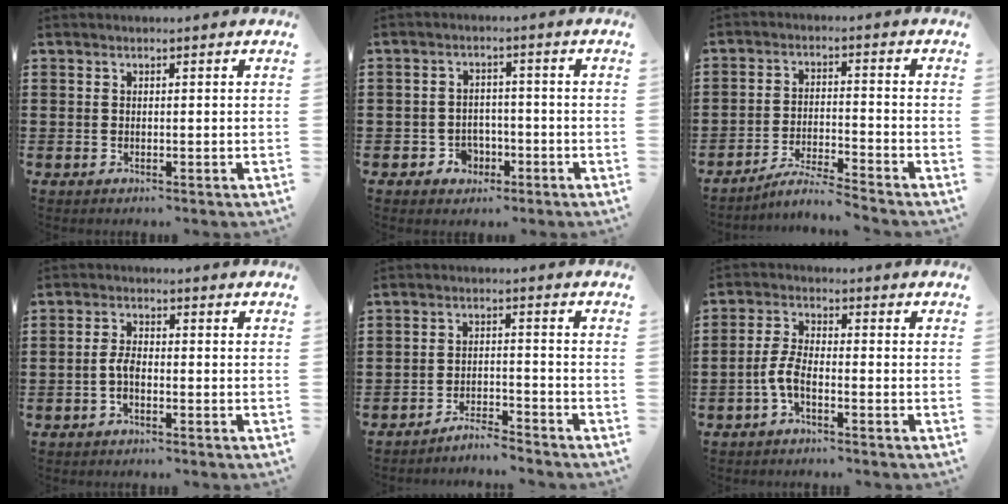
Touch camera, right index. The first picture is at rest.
{"total": 3.1, "force": [-1.7, 2.5, 0.7], "torque": [-0.023, 0.004, -0.038]}
{"total": 4.9, "force": [-4.6, -0.4, 1.5], "torque": [-0.042, -0.009, -0.096]}
{"total": 2.9, "force": [-1.0, 1.1, 2.5], "torque": [-0.061, -0.004, -0.023]}
{"total": 3.7, "force": [-3.7, -0.2, 0.2], "torque": [-0.009, 0.000, -0.077]}
{"total": 4.3, "force": [-2.0, 1.4, 3.6], "torque": [-0.089, -0.003, -0.044]}